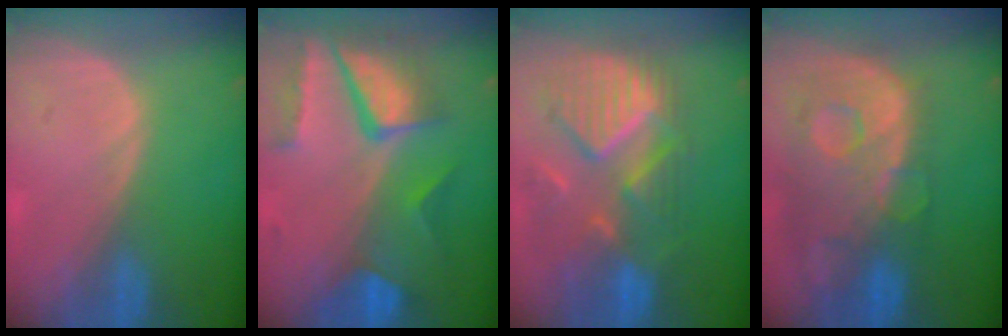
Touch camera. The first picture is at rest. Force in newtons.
{"total": 10.4, "press": 8.6, "slide": 5.8}
{"total": 11.4, "press": 10.1, "slide": 5.2}
{"total": 13.3, "press": 10.7, "slide": 8.0}